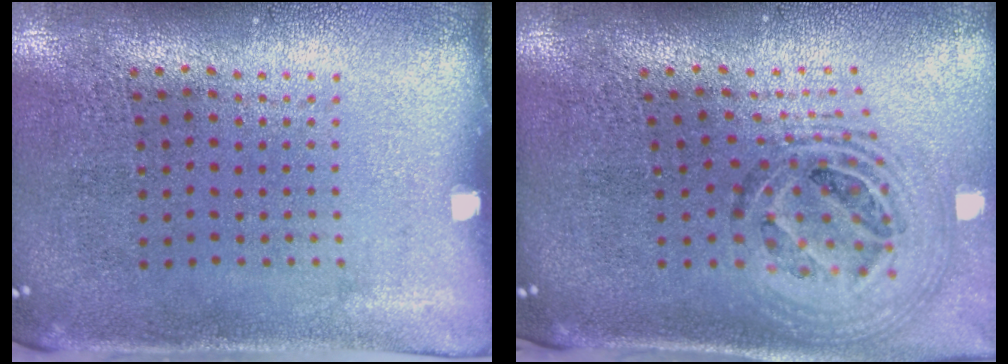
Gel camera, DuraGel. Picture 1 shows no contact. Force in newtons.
{"total": 1.7, "press": 1.4, "slide": 0.9}